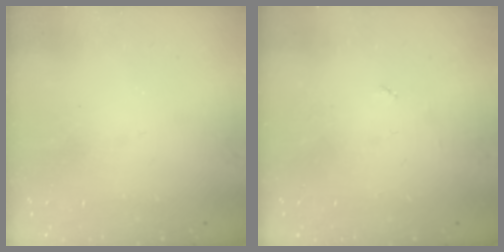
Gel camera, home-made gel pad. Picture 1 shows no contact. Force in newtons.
{"total": 2.7, "press": 2.7, "slide": 0.4}